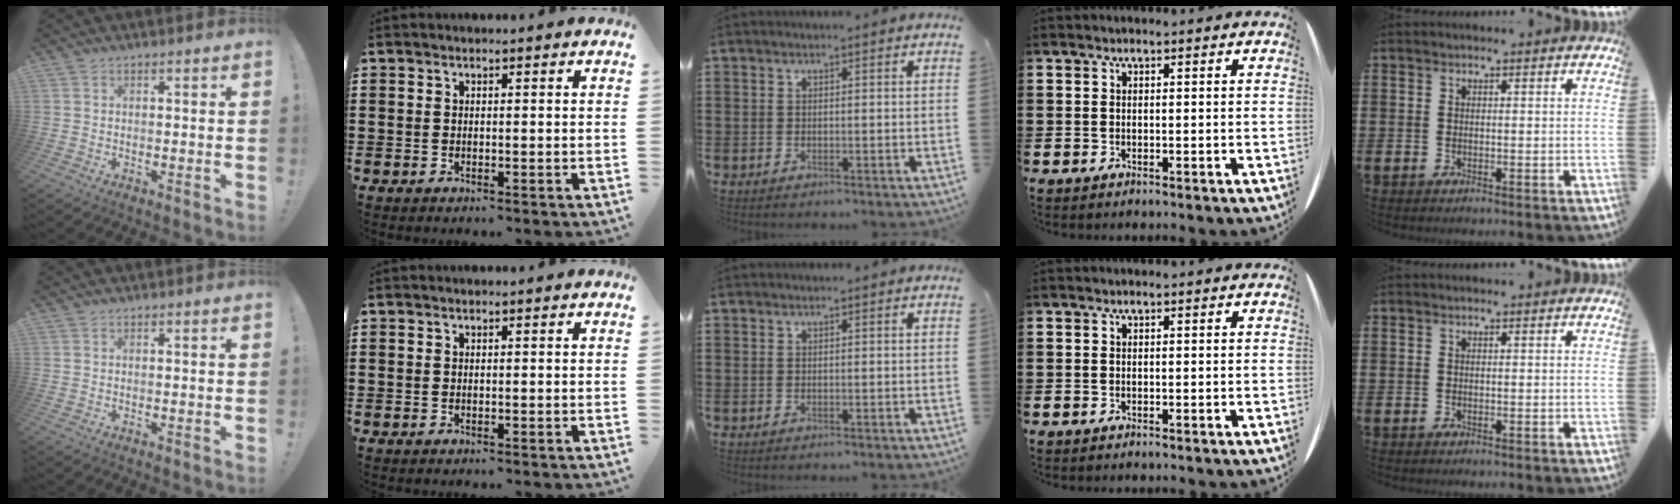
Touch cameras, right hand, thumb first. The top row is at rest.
{}